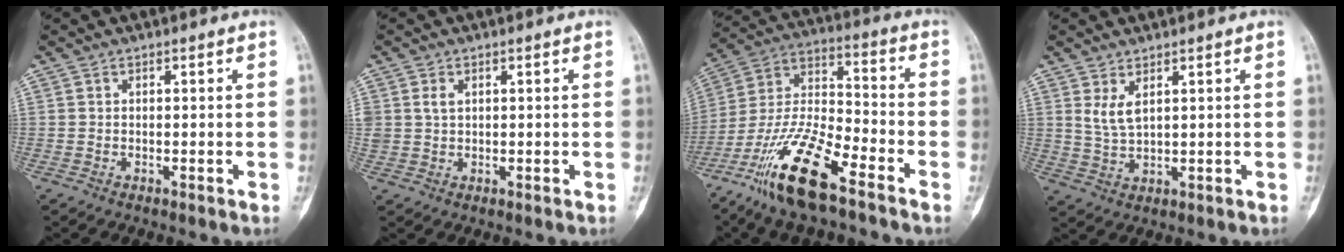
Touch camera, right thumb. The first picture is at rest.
{"total": 2.7, "force": [0.9, 2.0, 1.6], "torque": [-0.029, 0.000, 0.023]}
{"total": 17.3, "force": [-11.1, 4.6, 12.5], "torque": [-0.251, 0.060, -0.209]}
{"total": 4.1, "force": [1.9, 1.6, 3.2], "torque": [-0.064, -0.015, 0.047]}